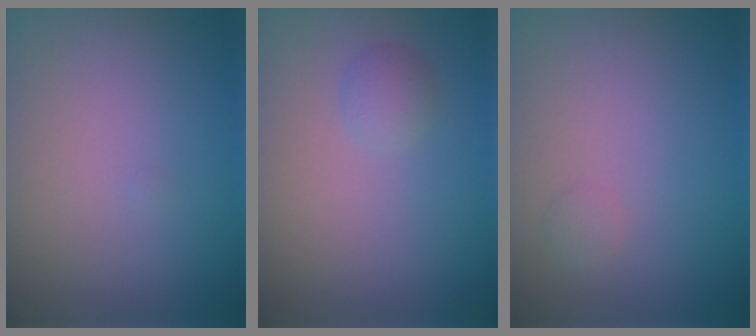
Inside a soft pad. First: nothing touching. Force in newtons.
{"total": 1.3, "press": 1.3, "slide": 0.0}
{"total": 0.6, "press": 0.6, "slide": 0.0}